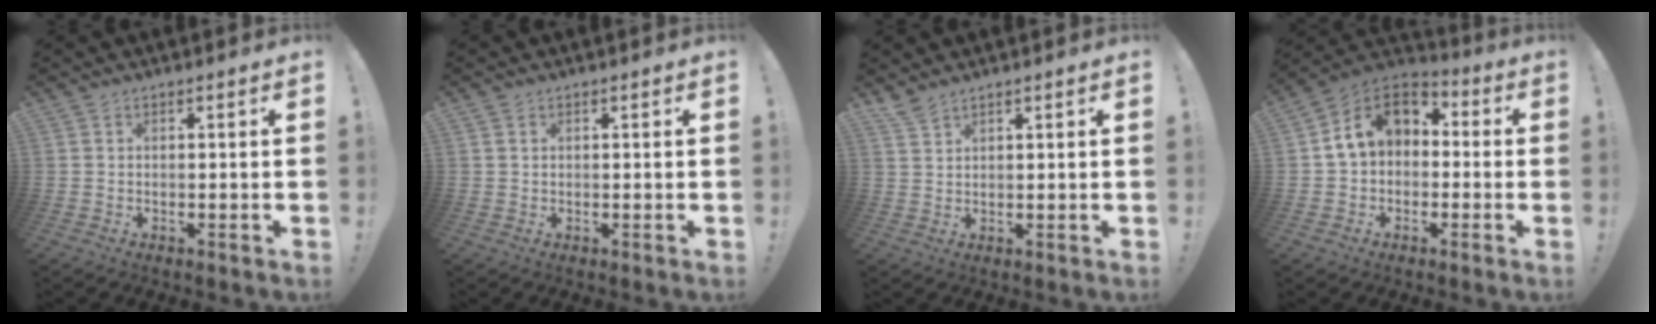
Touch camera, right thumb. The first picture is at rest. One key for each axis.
{"total": 0.8, "fx": 0.5, "fy": 0.5, "fz": 0.1, "tx": 0.004, "ty": -0.002, "tz": 0.009}
{"total": 3.6, "fx": 3.1, "fy": 1.0, "fz": 1.5, "tx": -0.017, "ty": -0.022, "tz": 0.056}
{"total": 11.7, "fx": 2.2, "fy": 8.5, "fz": 7.7, "tx": -0.128, "ty": 0.015, "tz": 0.044}